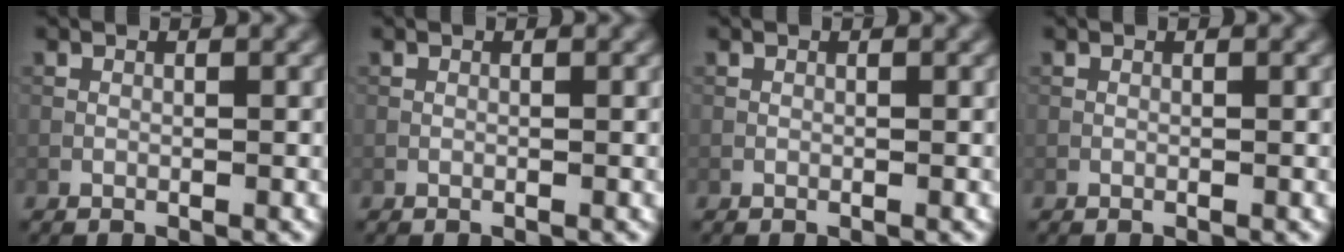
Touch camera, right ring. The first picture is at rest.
{"total": 0.0}
{"total": 0.0}
{"total": 0.0}